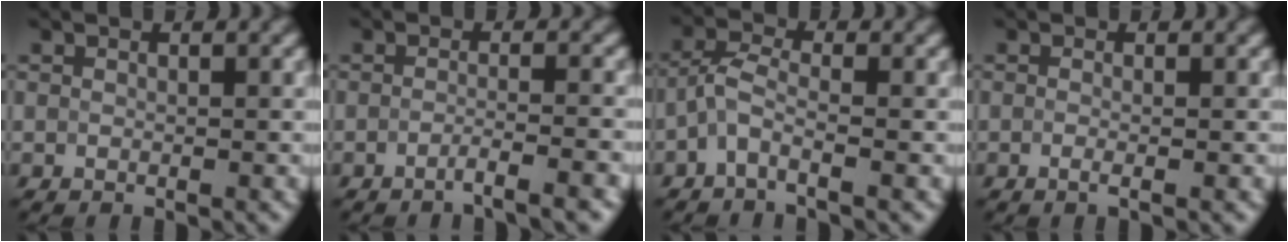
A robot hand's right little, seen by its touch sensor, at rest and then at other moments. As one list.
[{"total": 3.0, "force": [-1.8, 0.5, 2.3], "torque": [-0.021, 0.006, -0.045]}, {"total": 2.6, "force": [-1.3, 0.7, 2.2], "torque": [-0.055, 0.005, -0.038]}, {"total": 1.1, "force": [-0.3, 0.4, 1.0], "torque": [-0.013, -0.008, -0.008]}]